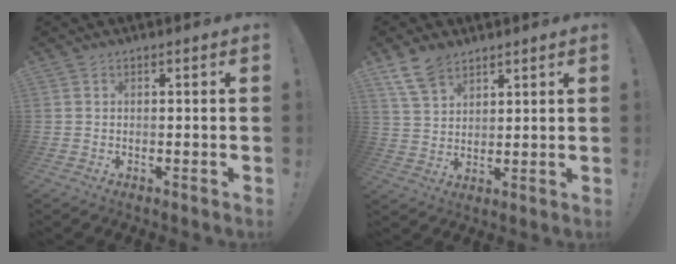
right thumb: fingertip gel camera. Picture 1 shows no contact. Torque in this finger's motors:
{"motor_torque": [-0.11, 1.49, -0.12, -0.05, 0.00]}